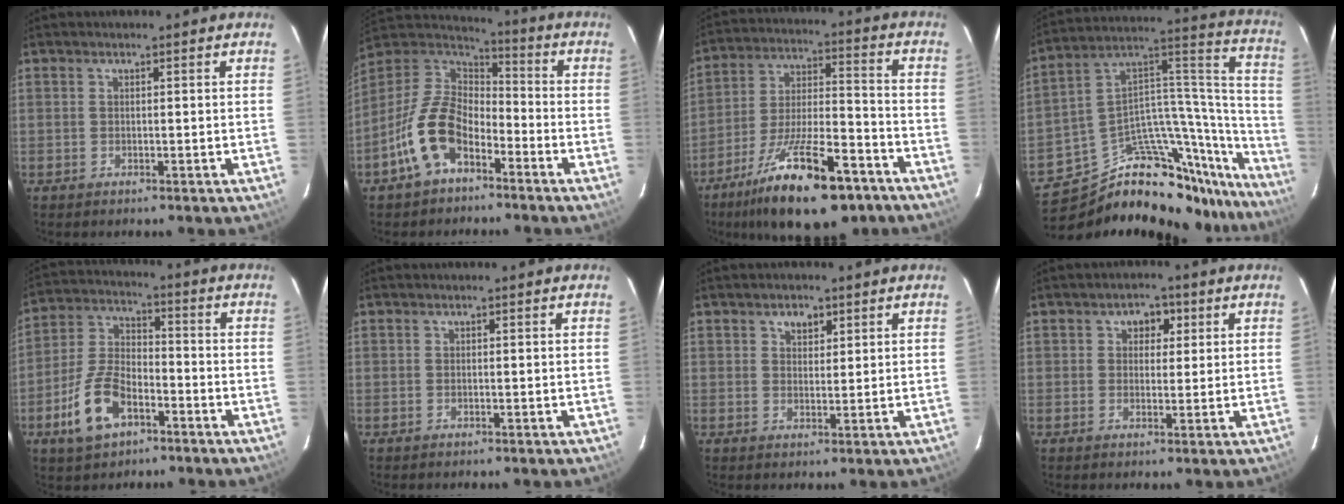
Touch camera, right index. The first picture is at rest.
{"total": 13.2, "force": [-6.8, 7.9, 8.2], "torque": [-0.175, 0.017, -0.131]}
{"total": 21.0, "force": [-13.8, 6.8, 14.4], "torque": [-0.259, -0.020, -0.218]}
{"total": 32.0, "force": [-27.2, 11.4, 12.4], "torque": [-0.125, 0.079, -0.413]}
{"total": 11.8, "force": [-6.0, 6.2, 8.0], "torque": [-0.175, 0.010, -0.110]}
{"total": 0.0}
{"total": 2.8, "force": [1.6, 1.9, 1.3], "torque": [-0.015, 0.005, 0.027]}
{"total": 3.5, "force": [1.3, 2.9, 1.6], "torque": [-0.016, 0.010, 0.018]}